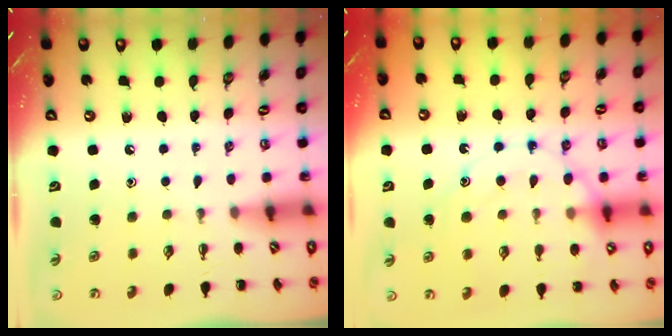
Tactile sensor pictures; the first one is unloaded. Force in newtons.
{"total": 14.8, "press": 14.8, "slide": 1.4}